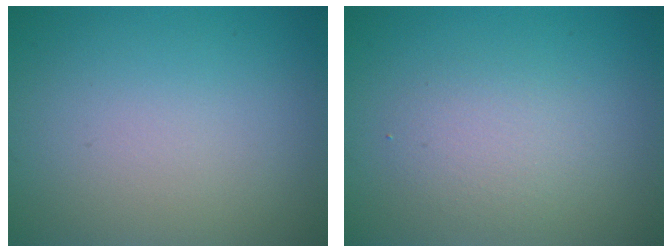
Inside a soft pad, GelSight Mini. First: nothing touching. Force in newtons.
{"total": 2.3, "press": 2.3, "slide": 0.1}